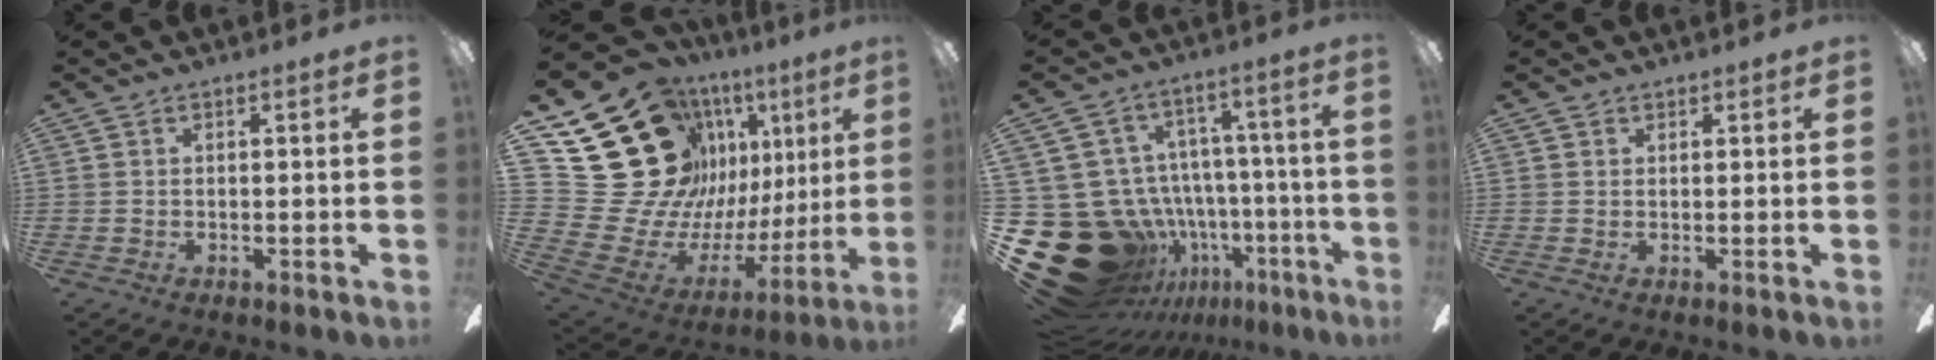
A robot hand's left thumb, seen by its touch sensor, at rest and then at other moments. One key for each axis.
{"total": 29.6, "fx": 12.7, "fy": 21.4, "fz": 16.0, "tx": -0.281, "ty": -0.114, "tz": 0.296}
{"total": 25.9, "fx": -9.7, "fy": 20.4, "fz": 12.6, "tx": -0.232, "ty": 0.031, "tz": -0.083}
{"total": 1.0, "fx": 0.8, "fy": 0.6, "fz": -0.1, "tx": 0.003, "ty": 0.001, "tz": 0.015}